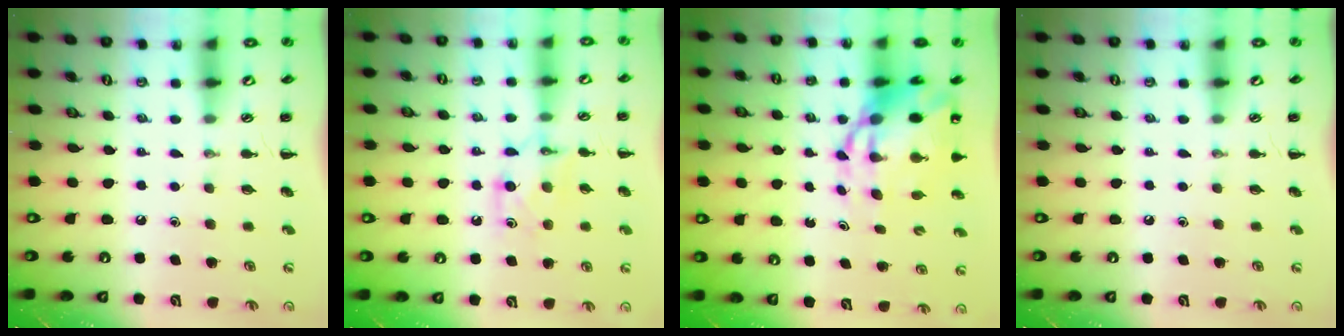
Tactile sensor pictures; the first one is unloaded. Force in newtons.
{"total": 6.5, "press": 6.4, "slide": 1.0}
{"total": 10.3, "press": 10.0, "slide": 2.4}
{"total": 0.0}